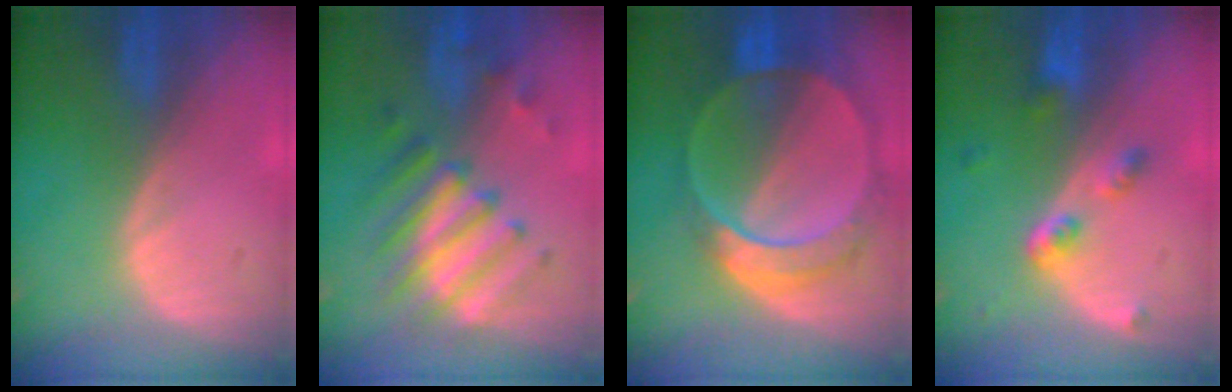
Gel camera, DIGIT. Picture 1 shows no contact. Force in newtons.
{"total": 8.1, "press": 7.9, "slide": 1.8}
{"total": 9.5, "press": 8.2, "slide": 4.8}
{"total": 4.1, "press": 3.9, "slide": 1.2}